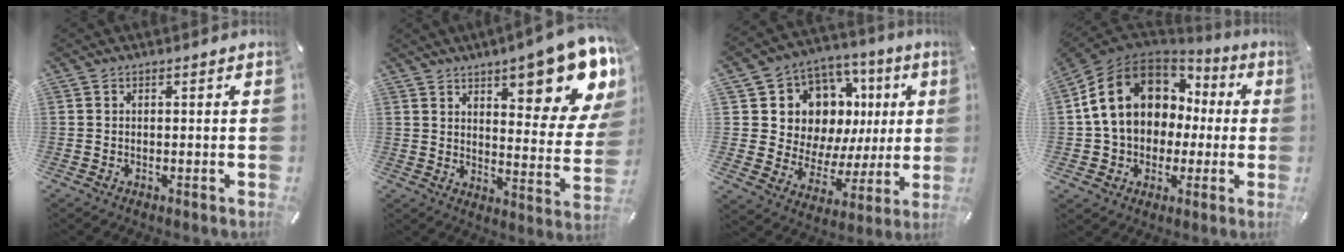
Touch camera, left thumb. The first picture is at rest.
{"total": 16.9, "force": [11.0, 5.7, 11.5], "torque": [-0.133, -0.089, 0.176]}
{"total": 12.8, "force": [5.6, 10.7, 4.2], "torque": [-0.066, -0.059, 0.117]}
{"total": 15.4, "force": [2.5, 12.9, 8.1], "torque": [-0.169, -0.003, 0.051]}